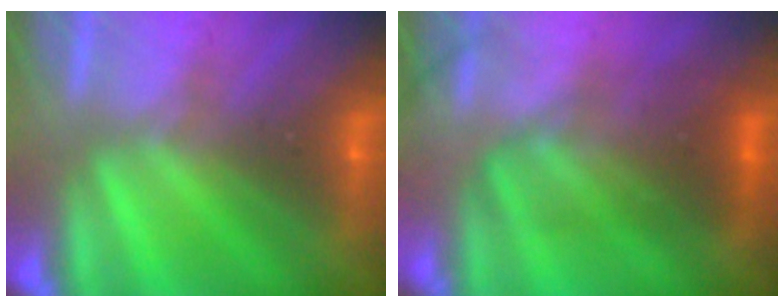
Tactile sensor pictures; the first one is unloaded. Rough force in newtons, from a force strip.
{"total": 2.9}